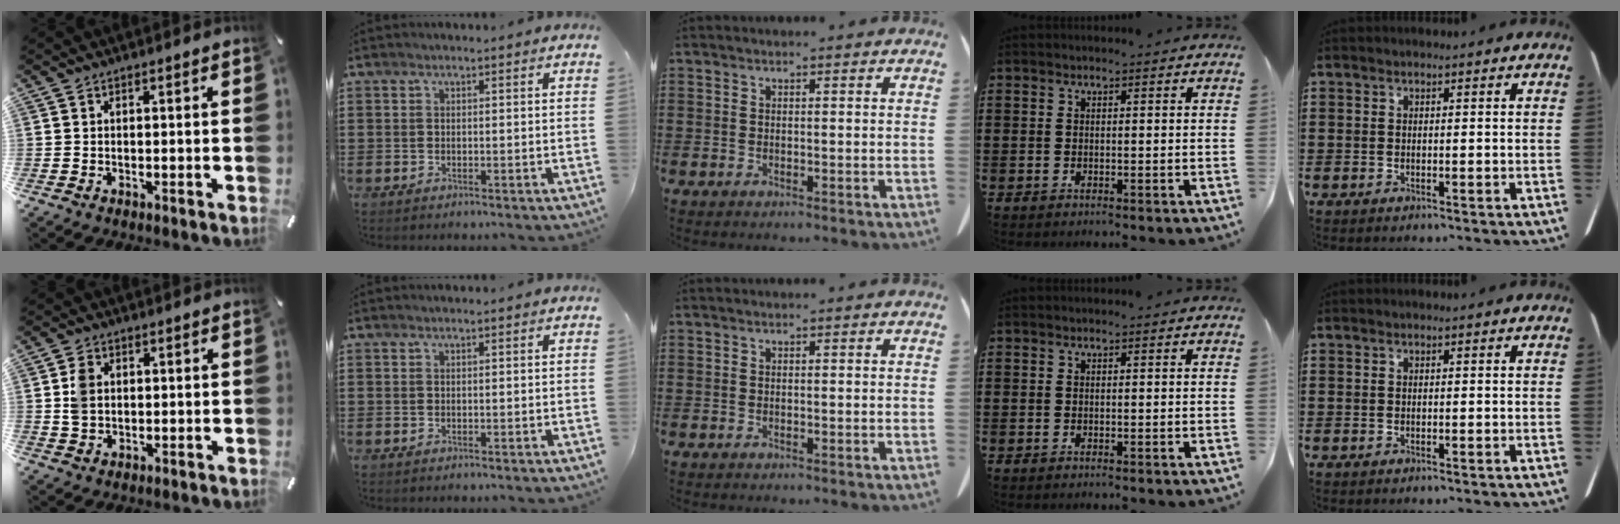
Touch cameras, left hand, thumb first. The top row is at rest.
{"thumb": {"total": 4.6, "force": [0.6, 3.6, 2.8], "torque": [-0.057, 0.003, 0.009]}}